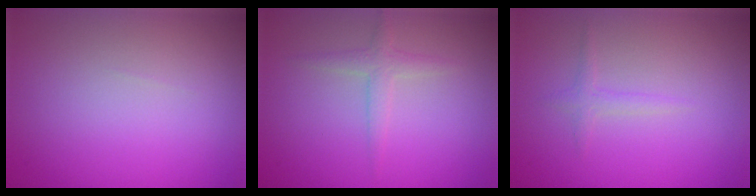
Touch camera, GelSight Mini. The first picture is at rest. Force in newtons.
{"total": 1.7, "press": 1.7, "slide": 0.0}
{"total": 1.0, "press": 1.0, "slide": 0.1}